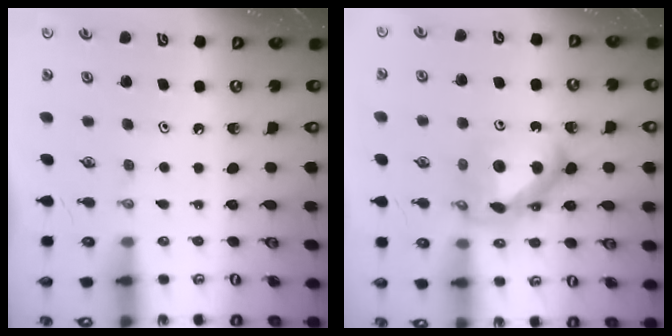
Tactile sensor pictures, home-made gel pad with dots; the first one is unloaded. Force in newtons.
{"total": 14.7, "press": 14.7, "slide": 0.5}